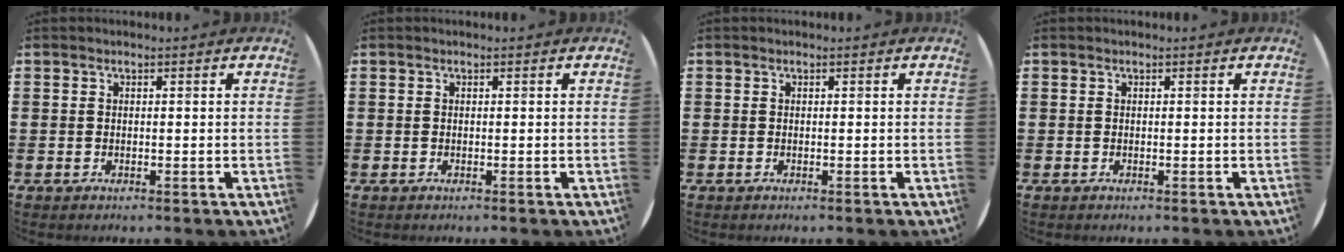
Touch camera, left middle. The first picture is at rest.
{"total": 0.0}
{"total": 0.0}
{"total": 0.0}